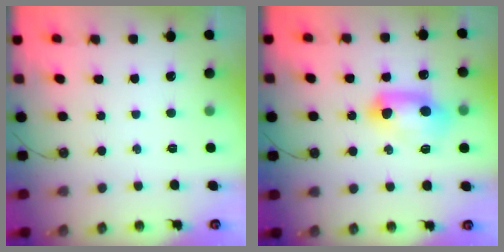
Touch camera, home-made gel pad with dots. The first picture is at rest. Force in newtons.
{"total": 18.0, "press": 13.2, "slide": 12.2}